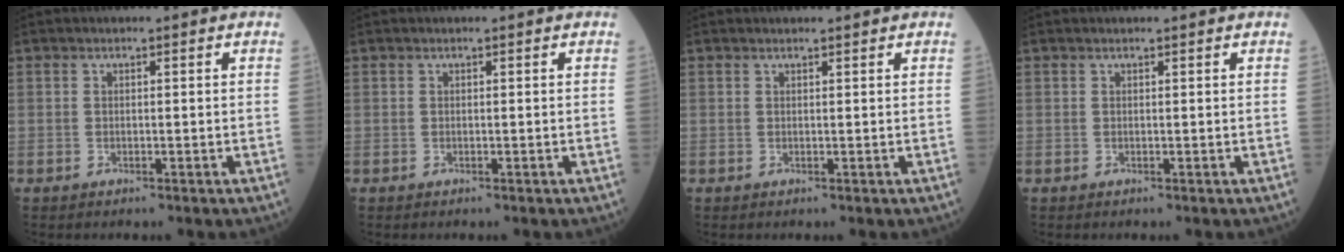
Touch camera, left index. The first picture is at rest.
{"total": 0.0}
{"total": 1.4, "force": [1.4, 0.0, 0.3], "torque": [-0.007, 0.008, 0.021]}
{"total": 0.8, "force": [0.7, 0.0, 0.3], "torque": [-0.007, 0.006, 0.012]}